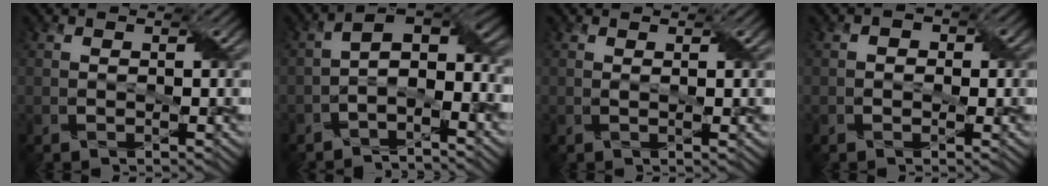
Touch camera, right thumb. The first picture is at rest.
{"total": 6.8, "force": [-2.8, 3.0, 5.4], "torque": [-0.083, 0.004, -0.058]}
{"total": 0.9, "force": [0.4, 0.0, 0.8], "torque": [-0.019, 0.003, 0.005]}
{"total": 1.5, "force": [-0.2, 1.3, 0.8], "torque": [-0.015, -0.002, -0.006]}